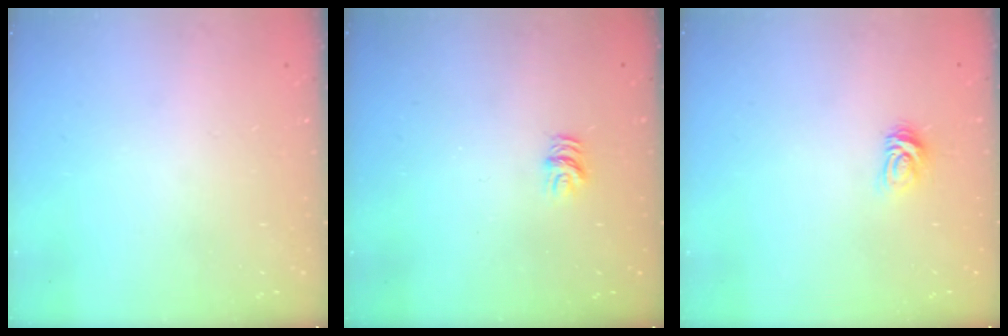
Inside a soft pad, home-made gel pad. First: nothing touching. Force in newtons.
{"total": 5.3, "press": 5.3, "slide": 0.3}
{"total": 4.4, "press": 4.4, "slide": 0.5}